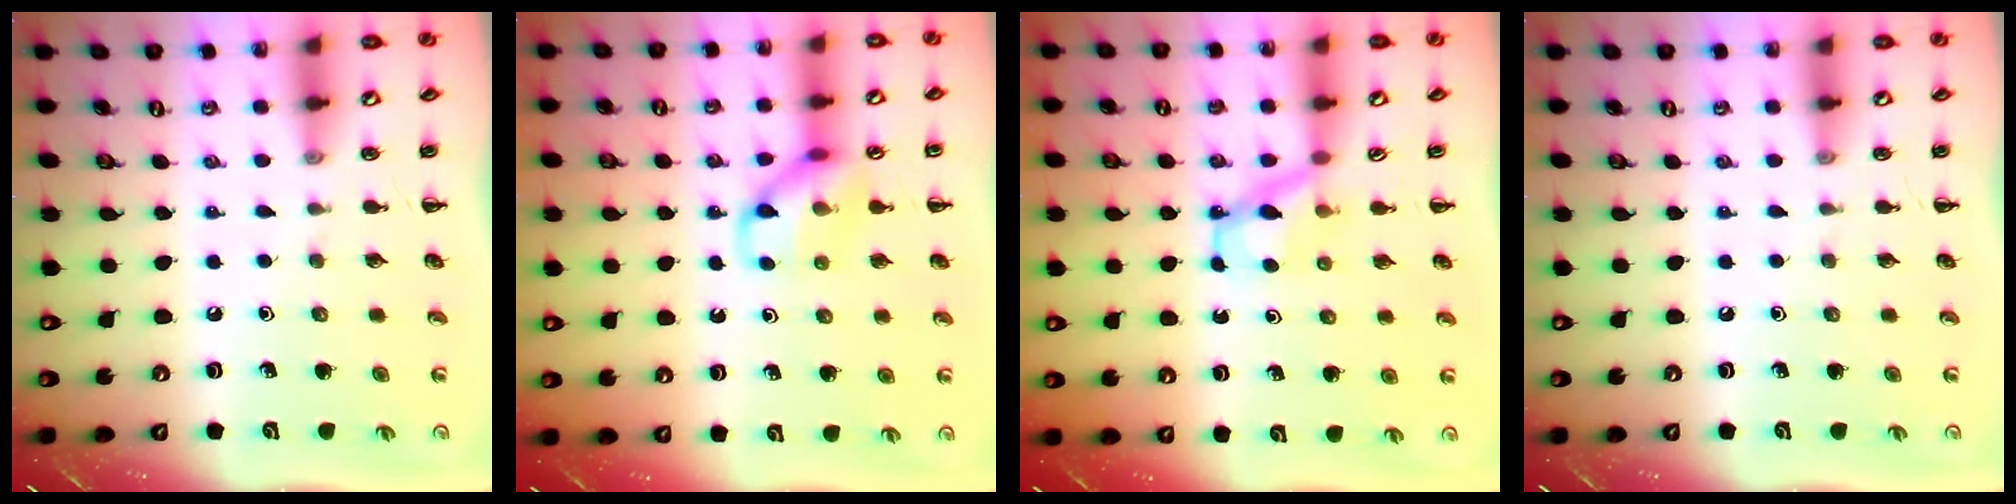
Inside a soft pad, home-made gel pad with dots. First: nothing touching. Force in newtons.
{"total": 10.4, "press": 10.3, "slide": 1.5}
{"total": 4.1, "press": 4.0, "slide": 0.8}
{"total": 0.0}